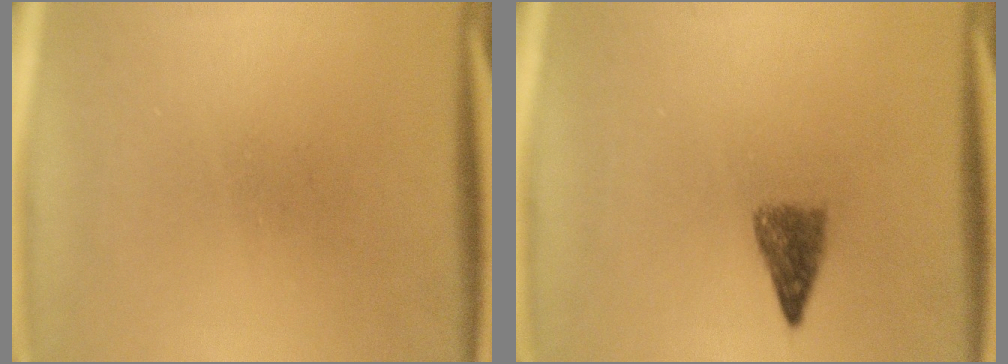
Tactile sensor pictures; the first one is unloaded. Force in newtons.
{"total": 2.9}